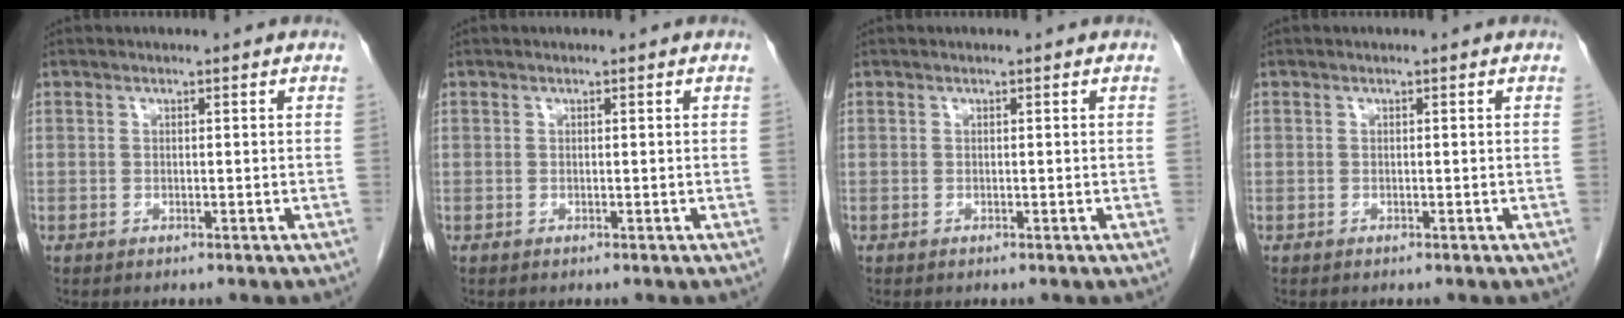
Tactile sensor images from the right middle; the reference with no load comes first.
{"total": 0.0}
{"total": 0.0}
{"total": 0.0}